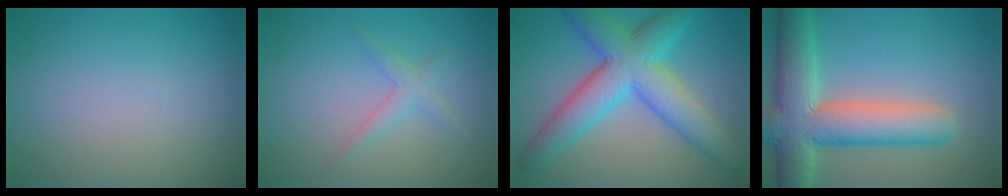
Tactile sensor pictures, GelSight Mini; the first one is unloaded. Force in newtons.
{"total": 1.6, "press": 1.6, "slide": 0.1}
{"total": 8.5, "press": 8.5, "slide": 0.0}
{"total": 9.5, "press": 9.4, "slide": 0.8}